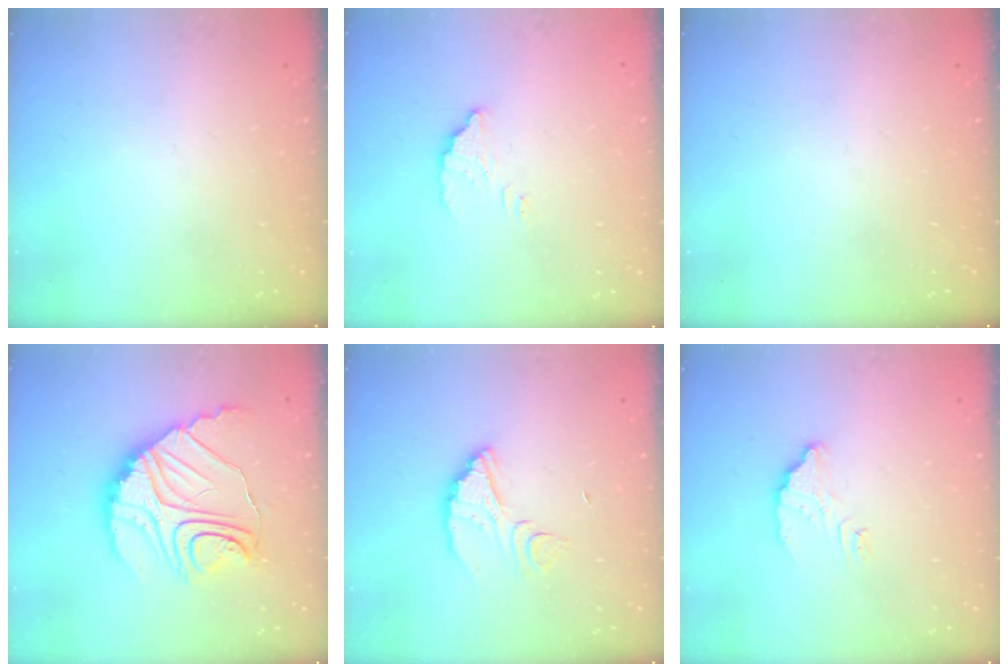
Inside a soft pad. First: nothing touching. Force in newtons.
{"total": 3.5, "press": 3.5, "slide": 0.3}
{"total": 0.0}
{"total": 17.4, "press": 17.4, "slide": 1.3}
{"total": 5.6, "press": 5.6, "slide": 0.3}
{"total": 4.5, "press": 4.5, "slide": 0.2}